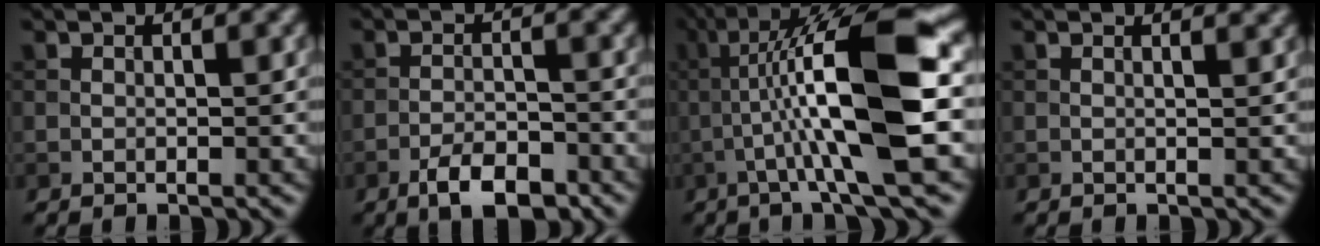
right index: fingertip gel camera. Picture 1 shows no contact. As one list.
[{"total": 4.4, "force": [-2.9, 1.6, 3.0], "torque": [-0.049, 0.000, -0.052]}, {"total": 12.0, "force": [-0.9, 2.0, 11.8], "torque": [-0.200, 0.027, -0.015]}, {"total": 2.4, "force": [1.6, 1.0, 1.6], "torque": [-0.006, 0.006, -0.006]}]